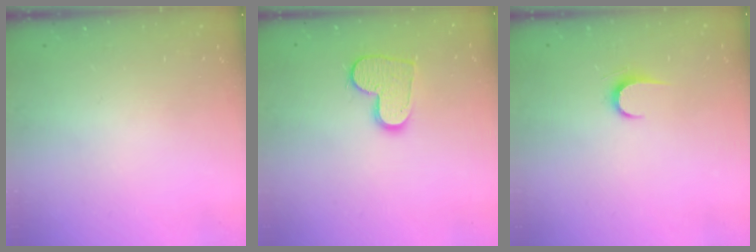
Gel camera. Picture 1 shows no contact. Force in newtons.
{"total": 12.0, "press": 11.9, "slide": 0.8}
{"total": 6.0, "press": 6.0, "slide": 0.7}